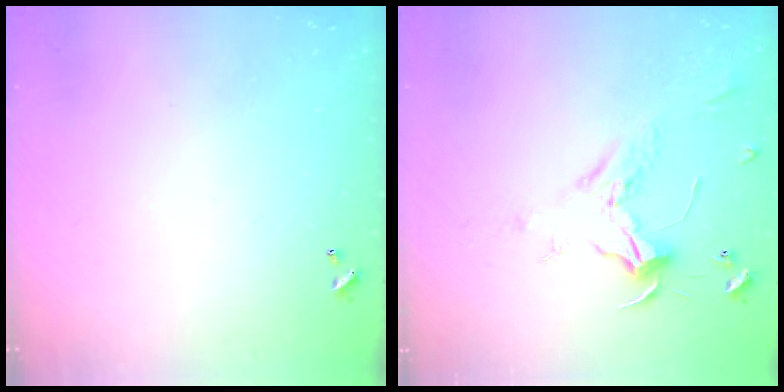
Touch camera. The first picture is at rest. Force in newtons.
{"total": 2.3, "press": 2.2, "slide": 0.7}